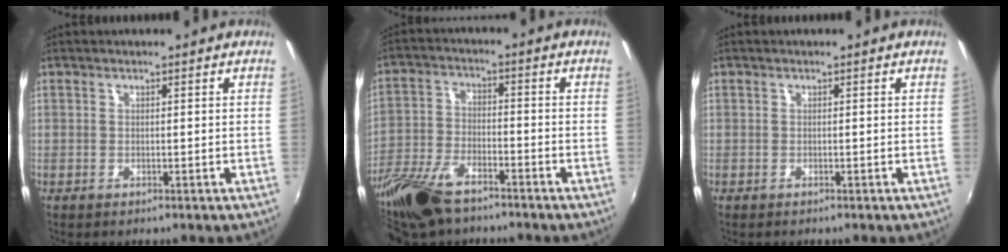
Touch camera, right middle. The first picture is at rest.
{"total": 14.1, "force": [-10.3, 5.7, 7.8], "torque": [-0.186, -0.025, -0.203]}
{"total": 0.0}